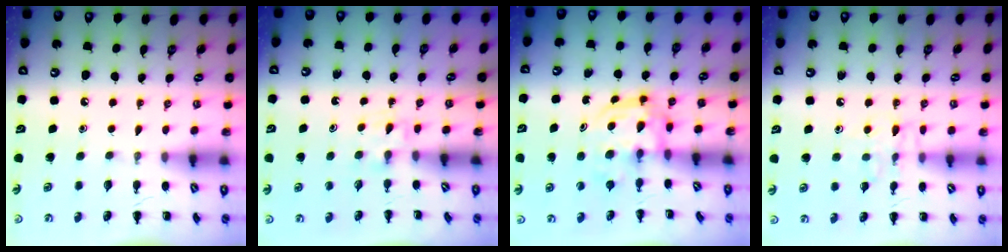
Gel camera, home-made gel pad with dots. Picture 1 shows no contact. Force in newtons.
{"total": 3.7, "press": 3.5, "slide": 1.1}
{"total": 3.3, "press": 3.3, "slide": 0.4}
{"total": 7.3, "press": 7.3, "slide": 0.9}